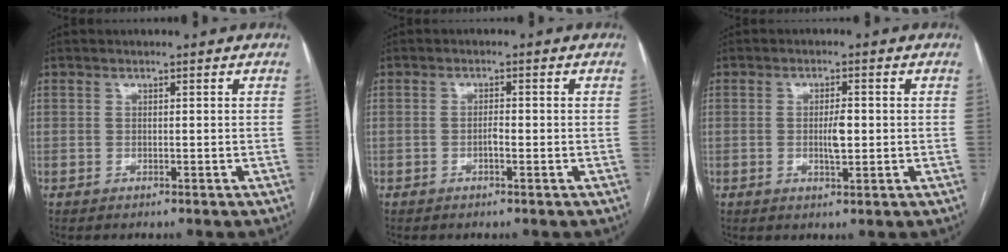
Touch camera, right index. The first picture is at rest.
{"total": 1.5, "force": [-0.4, 0.4, 1.4], "torque": [-0.023, 0.003, -0.008]}
{"total": 3.4, "force": [-0.1, 0.9, 3.2], "torque": [-0.056, -0.001, 0.001]}